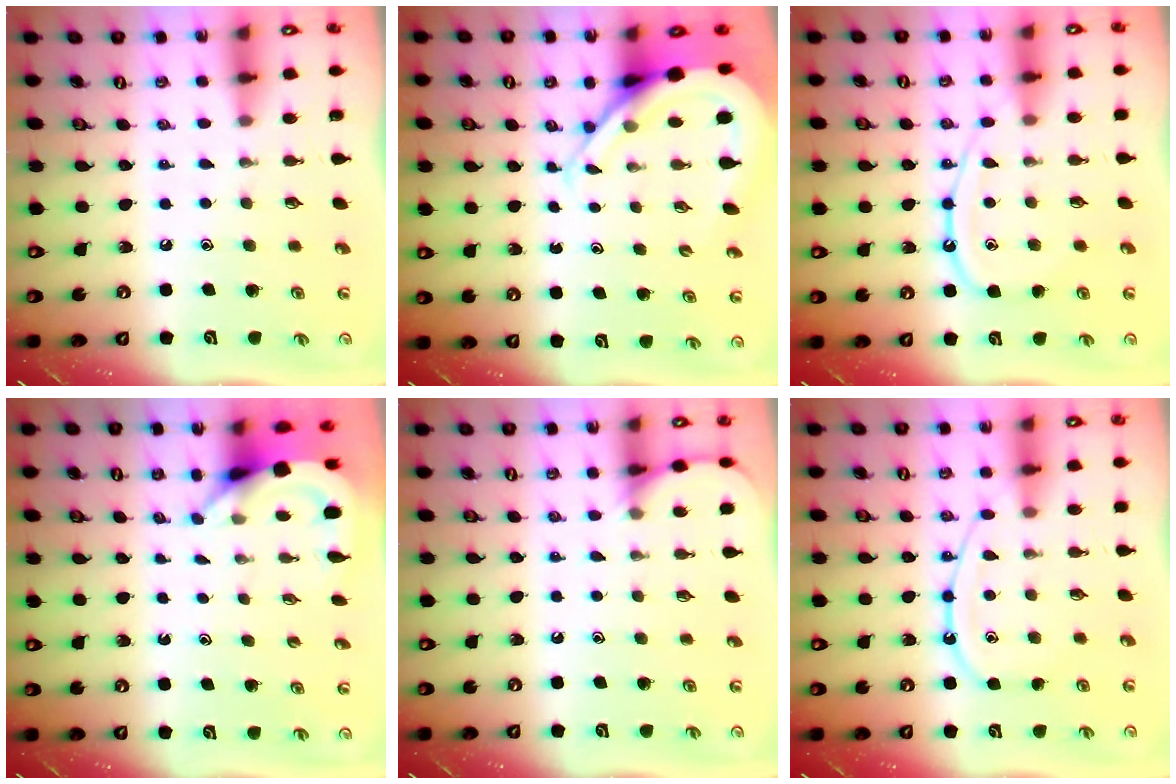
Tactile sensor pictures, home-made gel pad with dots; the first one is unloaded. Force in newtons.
{"total": 9.5, "press": 9.5, "slide": 0.8}
{"total": 11.8, "press": 11.8, "slide": 1.1}
{"total": 3.8, "press": 3.8, "slide": 0.3}
{"total": 6.1, "press": 6.1, "slide": 0.4}
{"total": 12.2, "press": 12.1, "slide": 1.0}